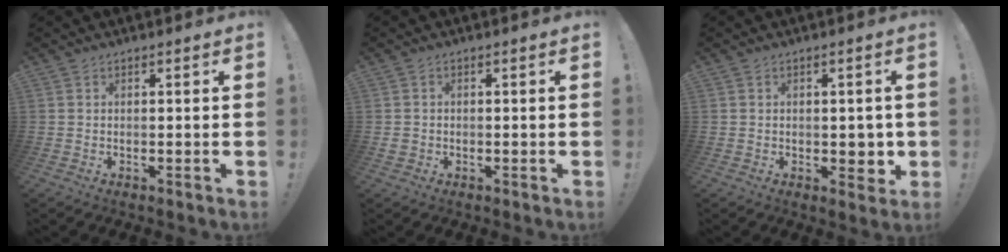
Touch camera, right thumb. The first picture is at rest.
{"total": 1.6, "force": [-0.3, 1.5, 0.3], "torque": [-0.011, 0.006, -0.004]}
{"total": 4.3, "force": [-0.3, 3.2, 2.9], "torque": [-0.031, 0.006, -0.003]}